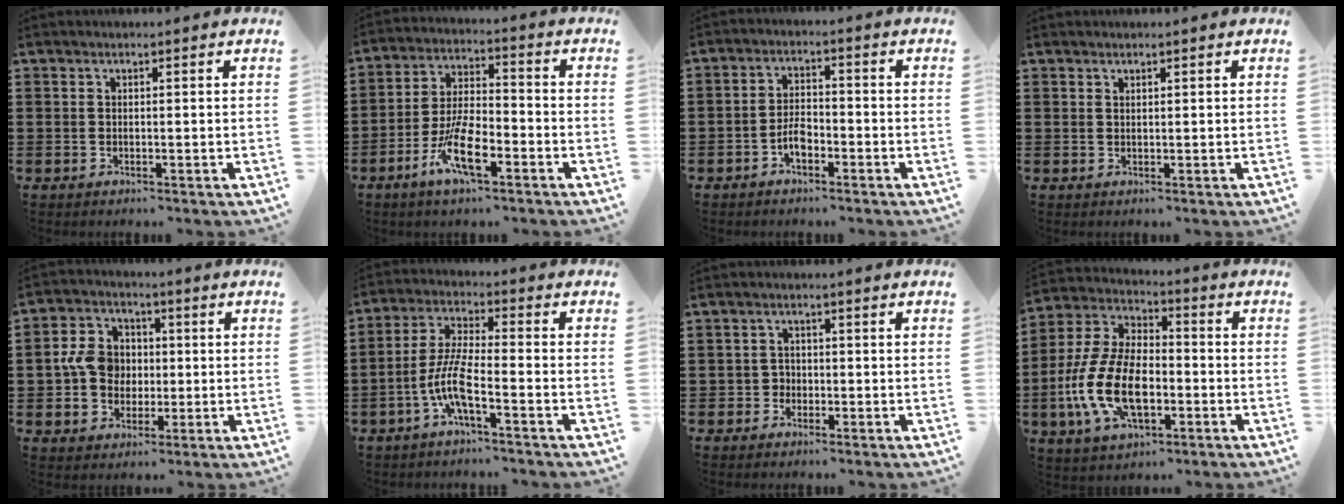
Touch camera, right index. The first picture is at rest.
{"total": 9.0, "force": [-4.4, 3.1, 7.2], "torque": [-0.160, -0.005, -0.085]}
{"total": 3.5, "force": [-1.8, 1.9, 2.3], "torque": [-0.051, 0.005, -0.036]}
{"total": 0.8, "force": [0.8, 0.0, 0.1], "torque": [-0.004, -0.001, 0.017]}
{"total": 7.3, "force": [-0.1, 6.4, 3.6], "torque": [-0.107, 0.014, -0.006]}
{"total": 7.5, "force": [-3.4, 1.3, 6.5], "torque": [-0.157, -0.013, -0.072]}
{"total": 1.5, "force": [-0.7, 1.3, 0.3], "torque": [-0.012, 0.000, -0.016]}
{"total": 13.0, "force": [-3.9, 6.7, 10.4], "torque": [-0.256, -0.008, -0.079]}